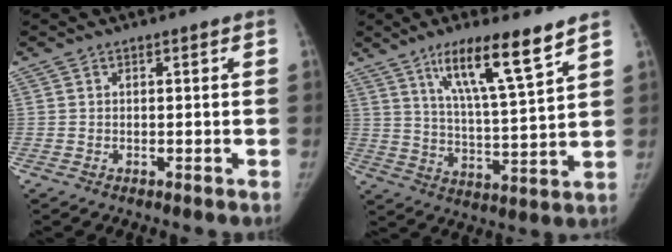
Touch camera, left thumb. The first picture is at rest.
{"total": 13.6, "force": [8.7, 1.6, 10.3], "torque": [-0.173, -0.048, 0.155]}